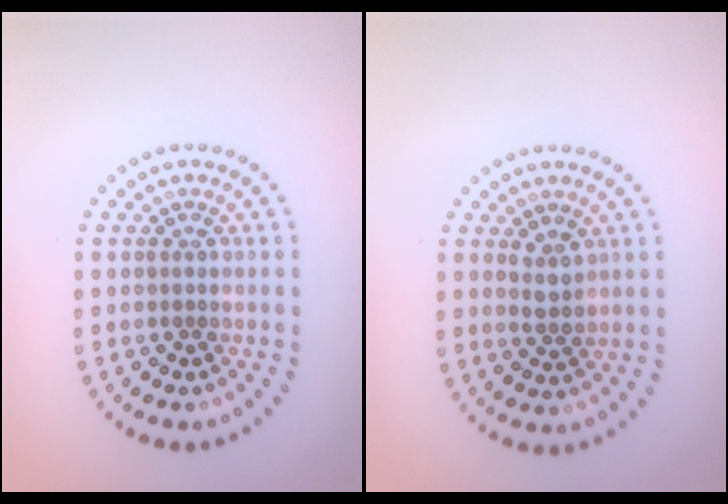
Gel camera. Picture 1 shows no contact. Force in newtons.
{"total": 1.5, "press": 1.4, "slide": 0.6}